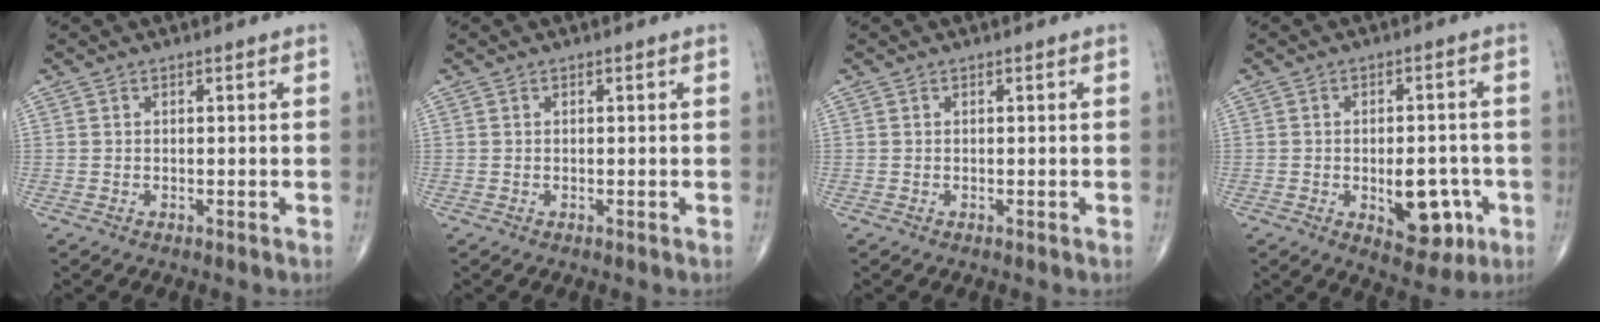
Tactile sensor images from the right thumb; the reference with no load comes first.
{"total": 0.0}
{"total": 0.0}
{"total": 9.8, "force": [-2.8, 5.2, 7.8], "torque": [-0.080, 0.011, -0.025]}